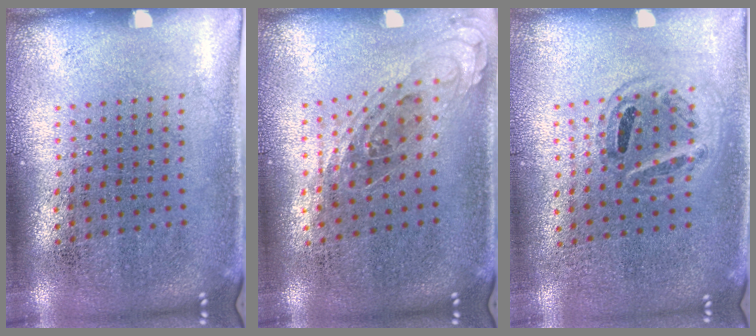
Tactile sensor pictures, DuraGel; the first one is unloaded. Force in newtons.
{"total": 0.7, "press": 0.7, "slide": 0.3}
{"total": 0.9, "press": 0.9, "slide": 0.1}